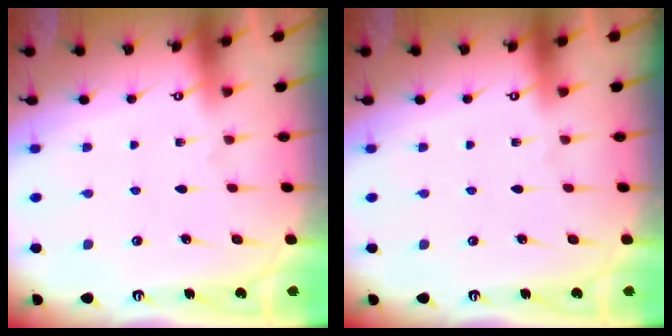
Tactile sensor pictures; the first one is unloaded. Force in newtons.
{"total": 0.0}